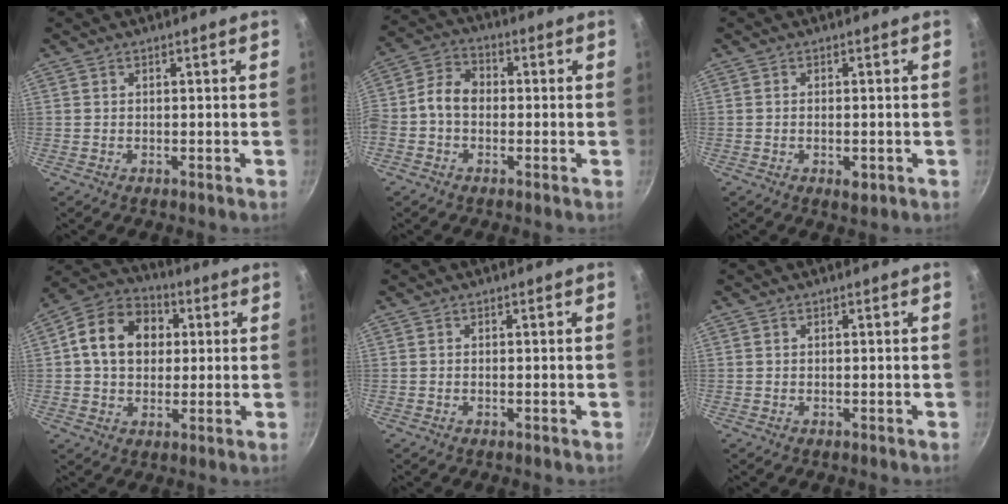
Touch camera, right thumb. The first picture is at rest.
{"total": 7.0, "force": [-0.9, 5.3, 4.5], "torque": [-0.073, 0.026, -0.036]}
{"total": 2.6, "force": [-0.9, 1.3, 2.1], "torque": [-0.036, -0.005, -0.015]}
{"total": 13.8, "force": [2.5, 10.8, 8.3], "torque": [-0.116, 0.021, 0.024]}
{"total": 0.0}
{"total": 0.0}